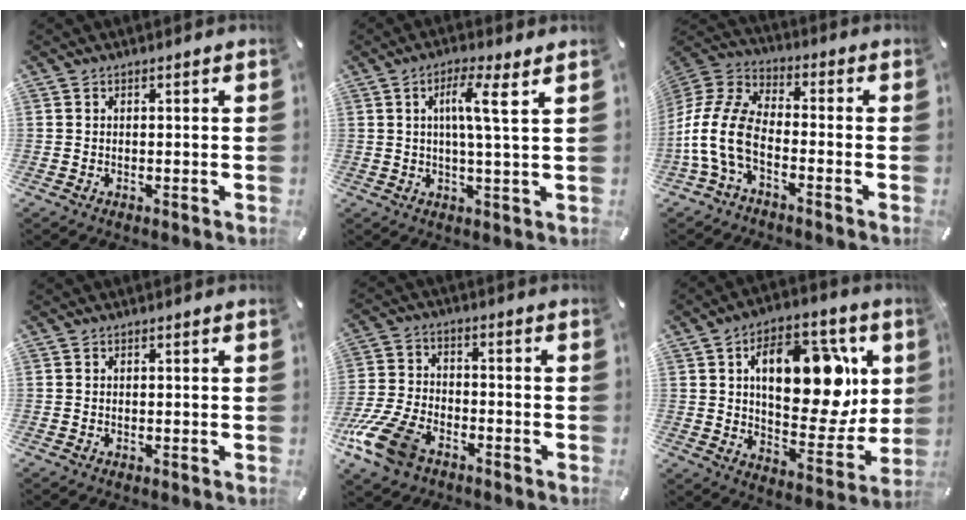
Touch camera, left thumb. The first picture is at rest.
{"total": 8.0, "force": [2.5, 0.3, 7.6], "torque": [-0.145, 0.001, 0.033]}
{"total": 11.7, "force": [-5.0, 6.7, 8.2], "torque": [-0.193, 0.005, -0.096]}
{"total": 0.0}
{"total": 13.2, "force": [-7.7, 7.5, 7.7], "torque": [-0.161, 0.037, -0.141]}
{"total": 22.4, "force": [6.6, 12.5, 17.3], "torque": [-0.226, -0.024, 0.109]}